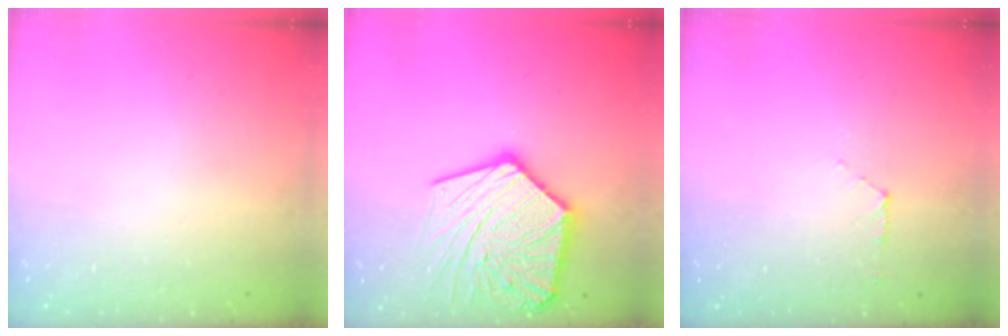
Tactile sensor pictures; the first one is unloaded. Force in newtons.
{"total": 22.6, "press": 22.5, "slide": 2.1}
{"total": 5.5, "press": 5.5, "slide": 0.4}